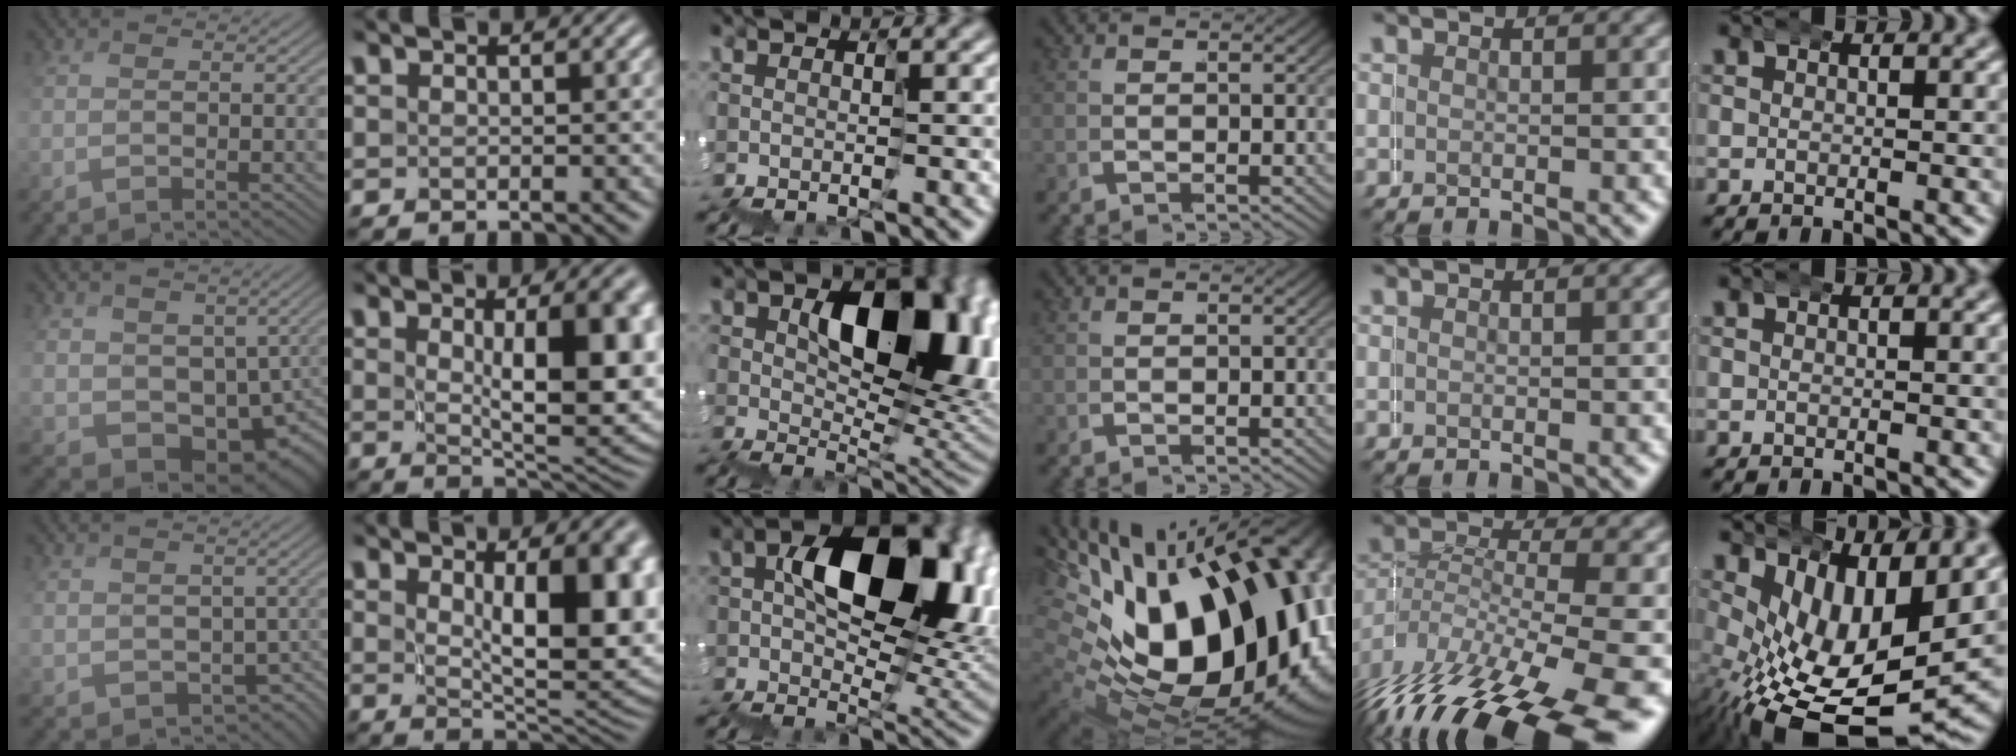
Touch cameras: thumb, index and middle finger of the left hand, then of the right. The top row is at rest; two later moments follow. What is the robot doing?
{"motion": "wrap", "object": "duck tape"}